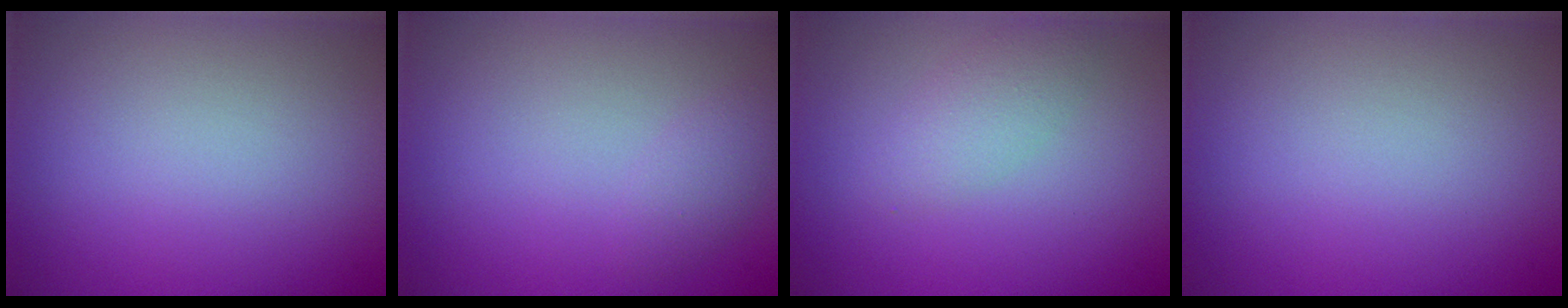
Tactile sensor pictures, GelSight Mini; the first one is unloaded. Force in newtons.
{"total": 1.2, "press": 1.2, "slide": 0.1}
{"total": 2.1, "press": 2.1, "slide": 0.0}
{"total": 0.0}